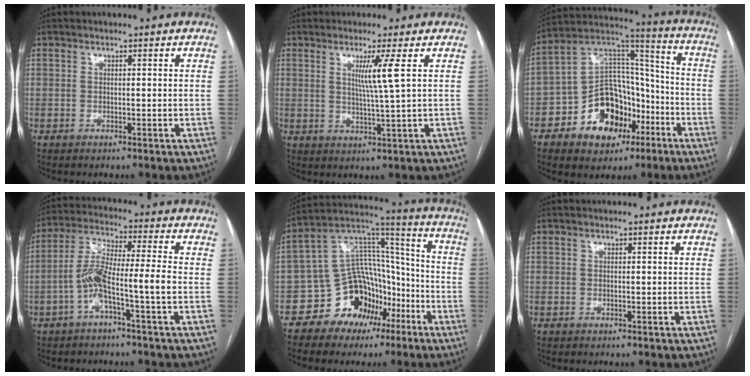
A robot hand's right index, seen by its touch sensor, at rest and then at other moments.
{"total": 4.6, "force": [1.5, -1.3, 4.1], "torque": [-0.079, -0.012, 0.030]}
{"total": 17.4, "force": [-7.8, 11.0, 11.1], "torque": [-0.188, 0.038, -0.122]}
{"total": 8.7, "force": [-3.0, -0.2, 8.2], "torque": [-0.164, 0.025, -0.060]}
{"total": 13.8, "force": [-7.2, 9.8, 6.6], "torque": [-0.112, 0.056, -0.118]}
{"total": 0.0}